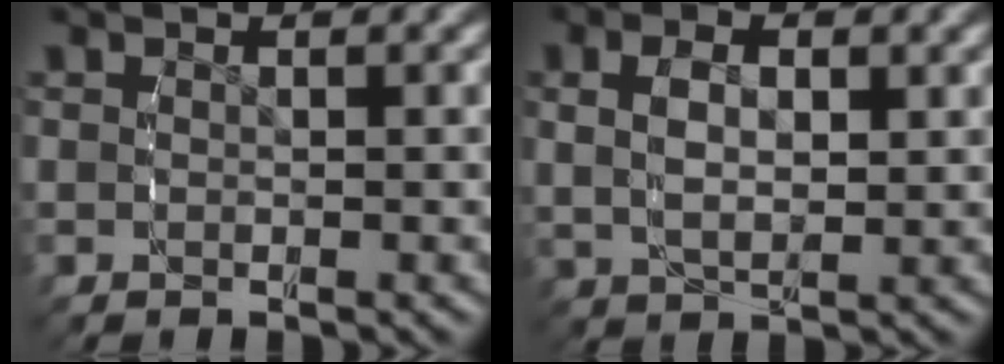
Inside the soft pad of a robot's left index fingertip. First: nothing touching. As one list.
[{"total": 3.7, "force": [0.9, 1.9, 3.0], "torque": [-0.055, -0.006, 0.024]}]